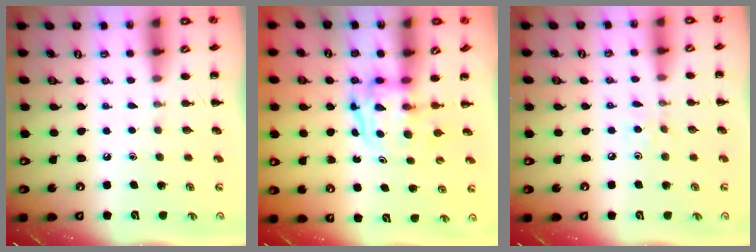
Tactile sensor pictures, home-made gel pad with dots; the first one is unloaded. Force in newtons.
{"total": 3.8, "press": 3.8, "slide": 0.4}
{"total": 4.4, "press": 4.0, "slide": 1.7}